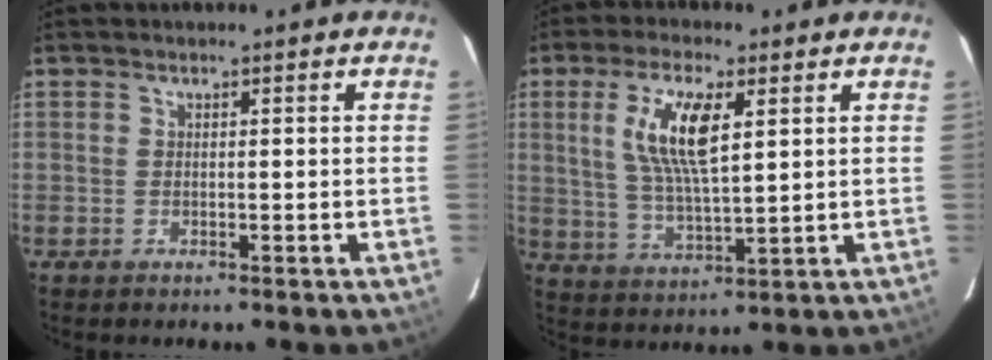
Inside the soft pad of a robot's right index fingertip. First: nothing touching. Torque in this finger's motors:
{"motor_torque": [1.38, 0.43, 0.71, 0.20]}